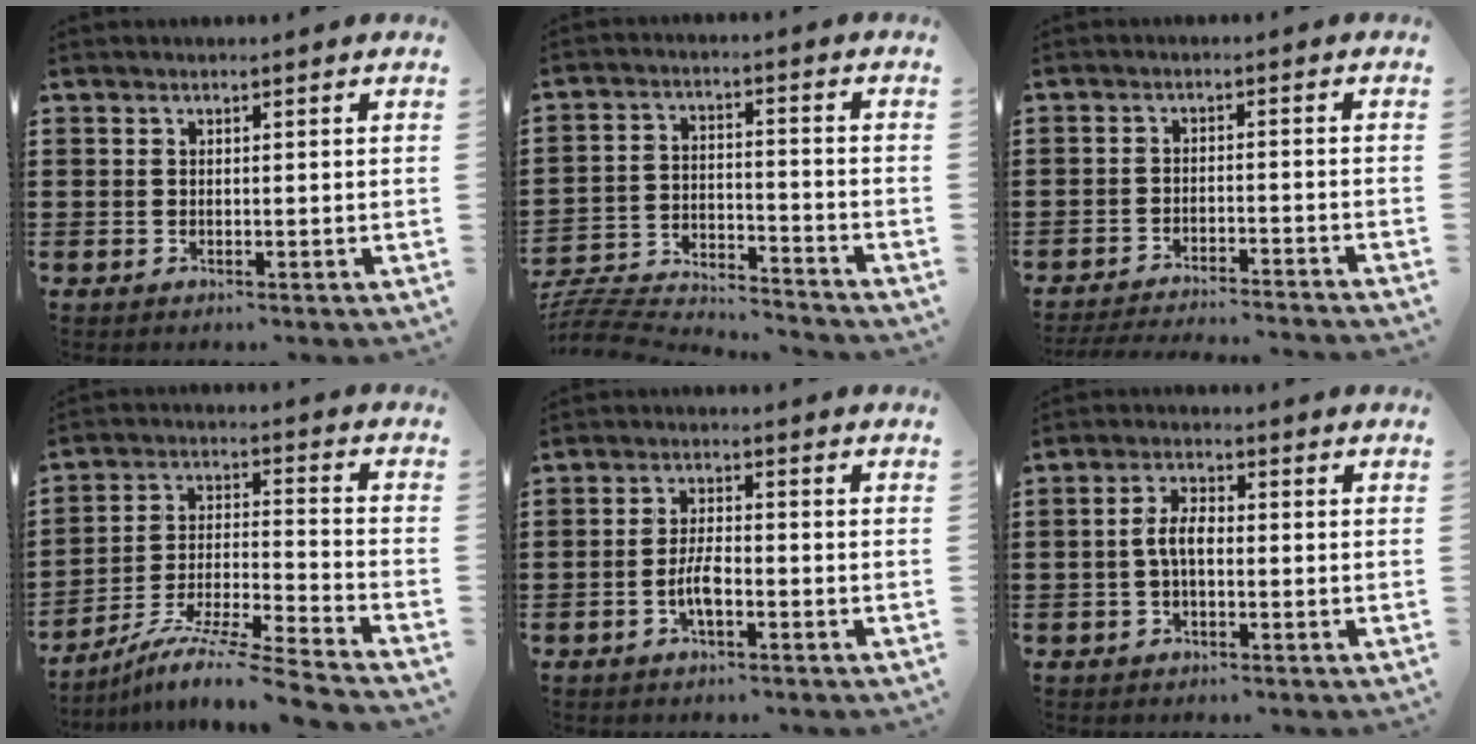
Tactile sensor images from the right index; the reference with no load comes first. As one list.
[{"total": 6.4, "force": [-6.3, 0.5, 0.9], "torque": [-0.031, -0.002, -0.130]}, {"total": 3.4, "force": [-3.3, -0.4, 0.4], "torque": [-0.010, -0.007, -0.069]}, {"total": 9.6, "force": [-8.5, -0.3, 4.5], "torque": [-0.082, 0.002, -0.172]}, {"total": 4.2, "force": [-1.5, 1.5, 3.7], "torque": [-0.085, -0.001, -0.033]}, {"total": 4.1, "force": [-0.6, 1.9, 3.6], "torque": [-0.081, 0.003, -0.017]}]